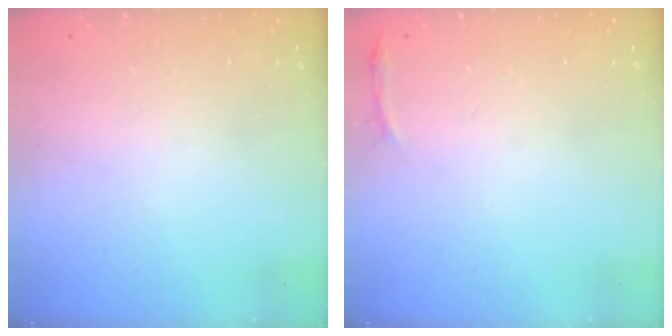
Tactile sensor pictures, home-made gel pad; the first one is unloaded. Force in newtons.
{"total": 3.0, "press": 1.9, "slide": 2.3}